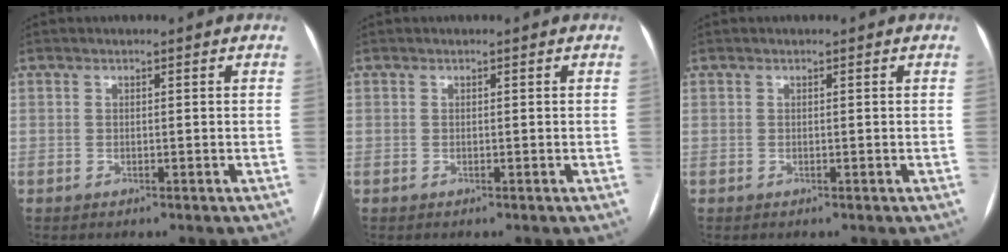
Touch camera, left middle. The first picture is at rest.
{"total": 0.0}
{"total": 0.0}